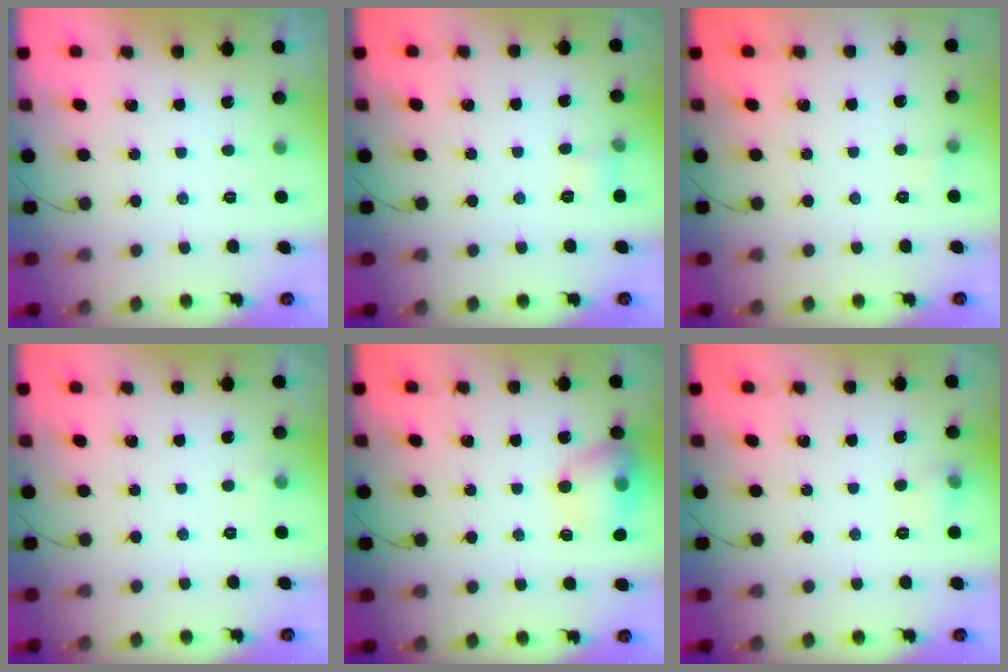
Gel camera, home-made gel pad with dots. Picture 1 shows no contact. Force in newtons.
{"total": 5.1, "press": 4.8, "slide": 1.7}
{"total": 4.0, "press": 3.8, "slide": 1.0}
{"total": 3.1, "press": 2.8, "slide": 1.4}
{"total": 13.1, "press": 13.0, "slide": 1.7}
{"total": 5.5, "press": 5.4, "slide": 1.2}